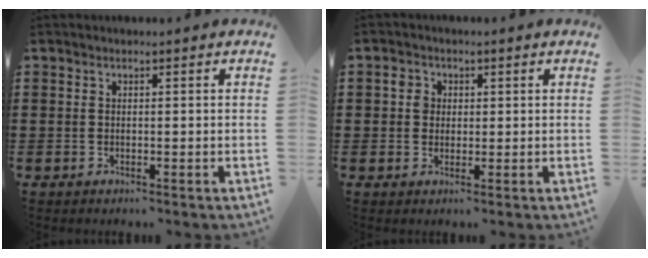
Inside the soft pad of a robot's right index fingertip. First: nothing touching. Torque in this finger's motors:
{"motor_torque": [0.01, -0.01, 0.00, 0.01]}